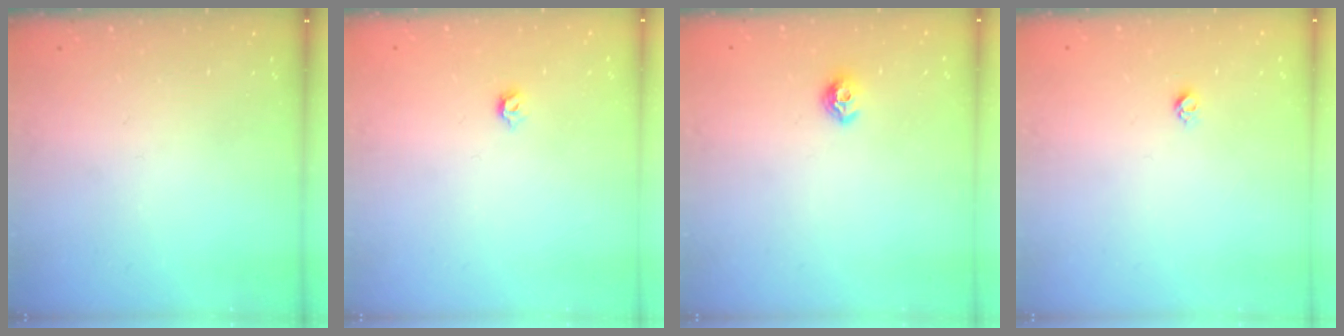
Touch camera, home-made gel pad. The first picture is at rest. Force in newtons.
{"total": 3.1, "press": 3.0, "slide": 0.8}
{"total": 6.5, "press": 6.5, "slide": 0.7}
{"total": 3.3, "press": 3.3, "slide": 0.5}